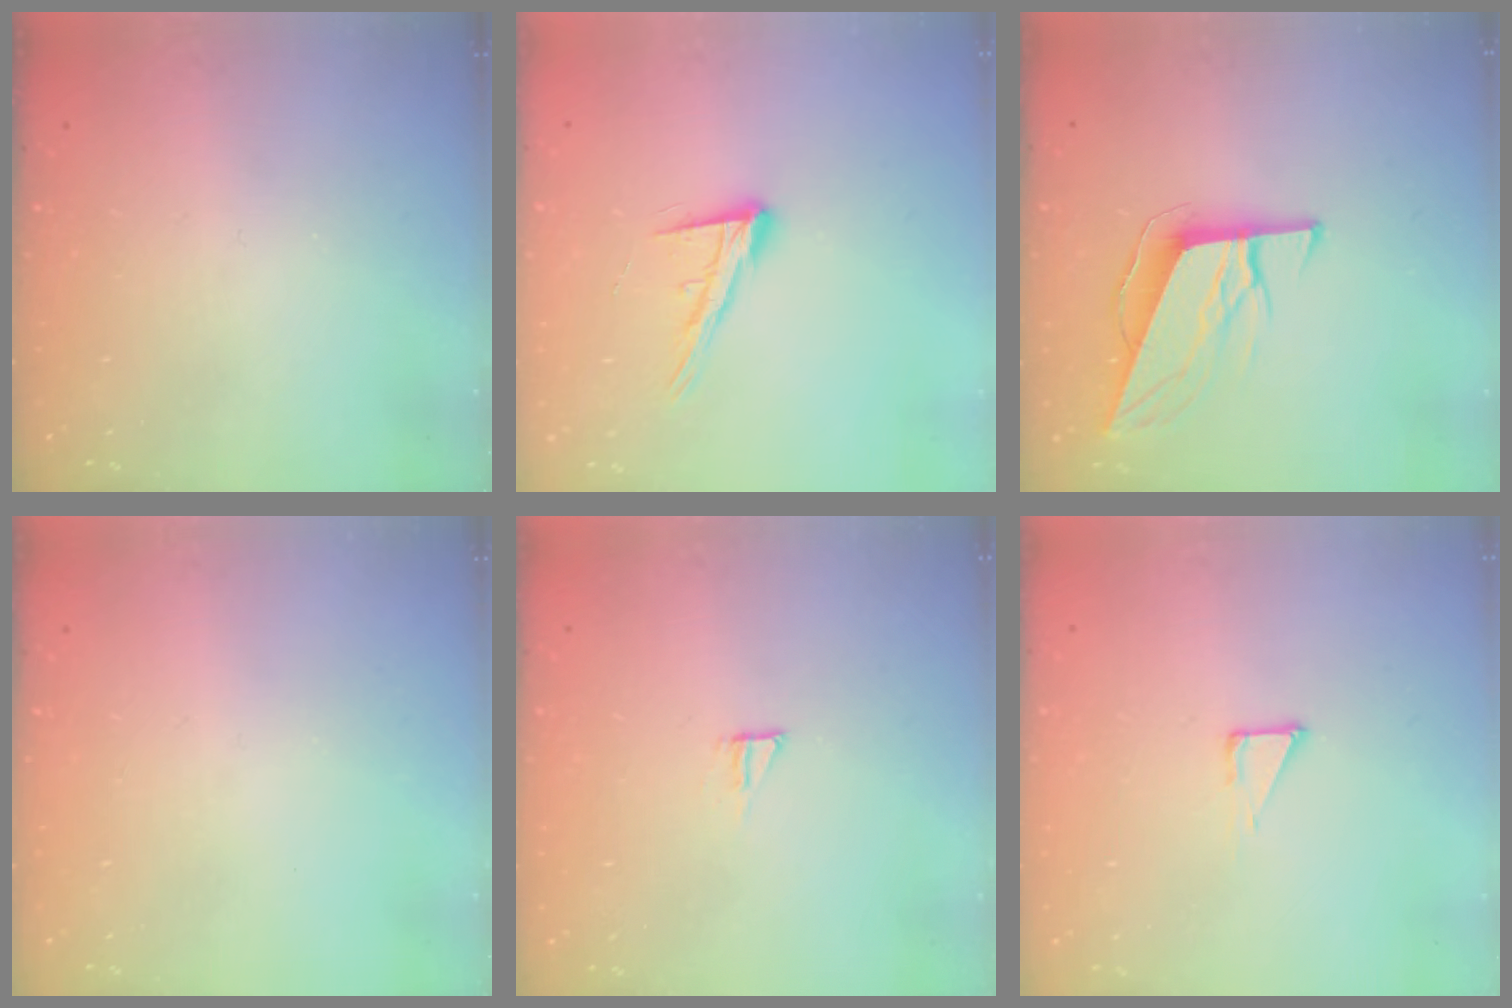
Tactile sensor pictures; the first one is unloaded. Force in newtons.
{"total": 13.2, "press": 12.7, "slide": 3.4}
{"total": 9.9, "press": 9.5, "slide": 2.7}
{"total": 0.0}
{"total": 5.1, "press": 5.1, "slide": 0.4}
{"total": 3.6, "press": 3.6, "slide": 0.2}